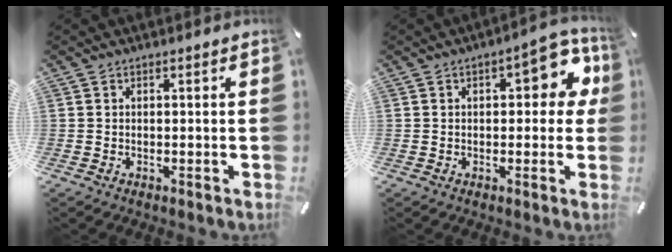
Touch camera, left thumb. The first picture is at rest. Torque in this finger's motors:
{"motor_torque": [0.36, 0.28, 0.47, 0.29, 0.02]}